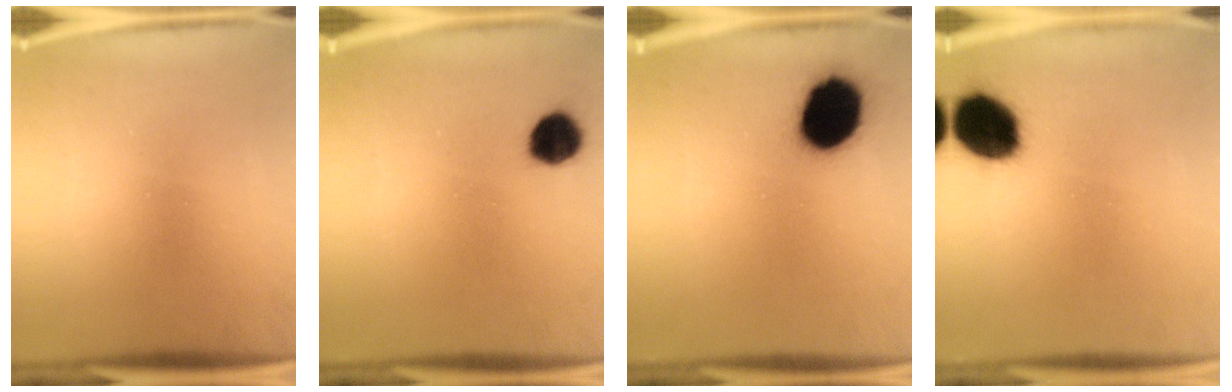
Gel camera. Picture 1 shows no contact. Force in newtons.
{"total": 6.9}
{"total": 15.9}
{"total": 13.6}